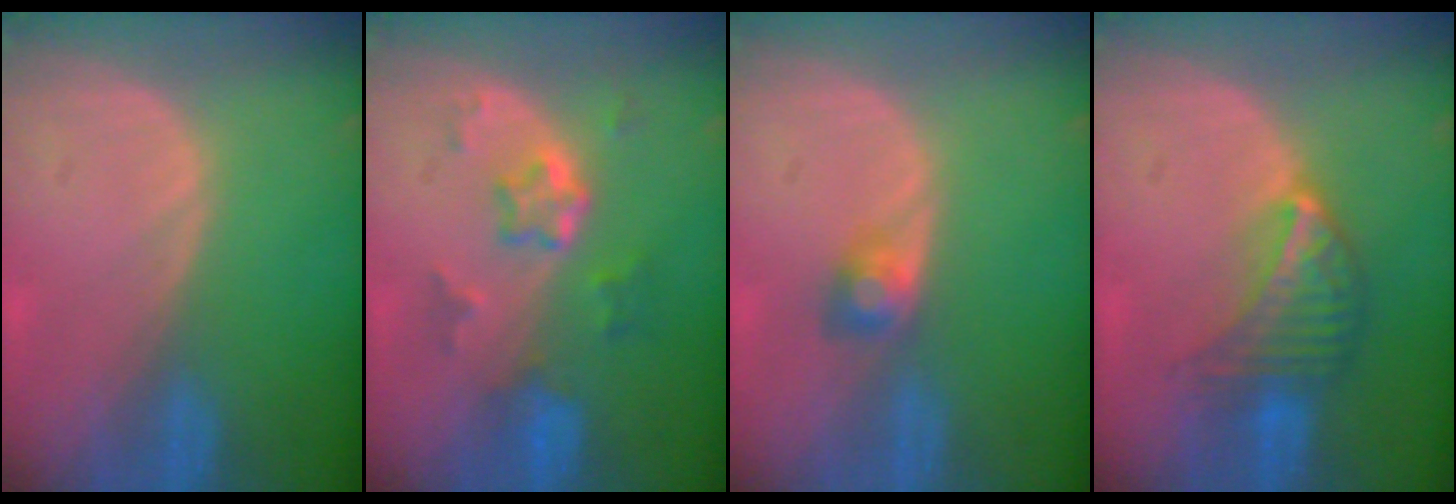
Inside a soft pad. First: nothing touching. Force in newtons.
{"total": 5.8, "press": 5.2, "slide": 2.5}
{"total": 2.3, "press": 2.3, "slide": 0.2}
{"total": 7.1, "press": 6.3, "slide": 3.1}